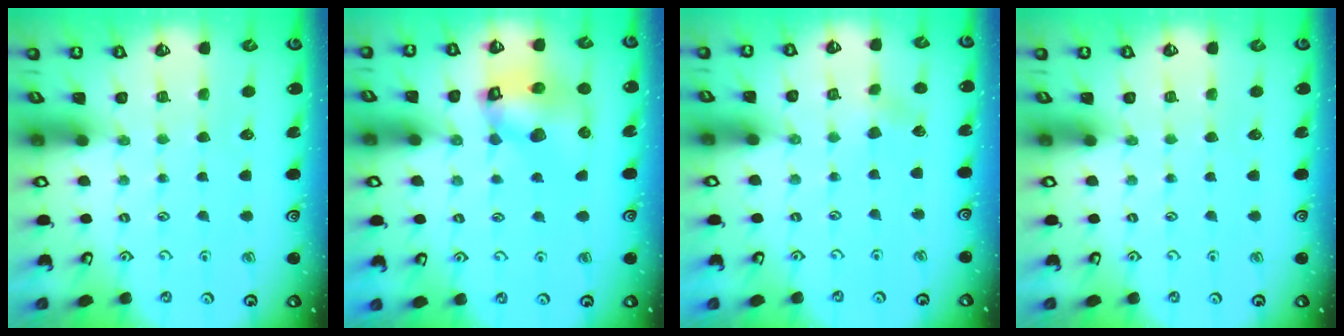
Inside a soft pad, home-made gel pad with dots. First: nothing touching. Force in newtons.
{"total": 11.0, "press": 10.9, "slide": 1.6}
{"total": 2.0, "press": 1.9, "slide": 0.3}
{"total": 0.0}